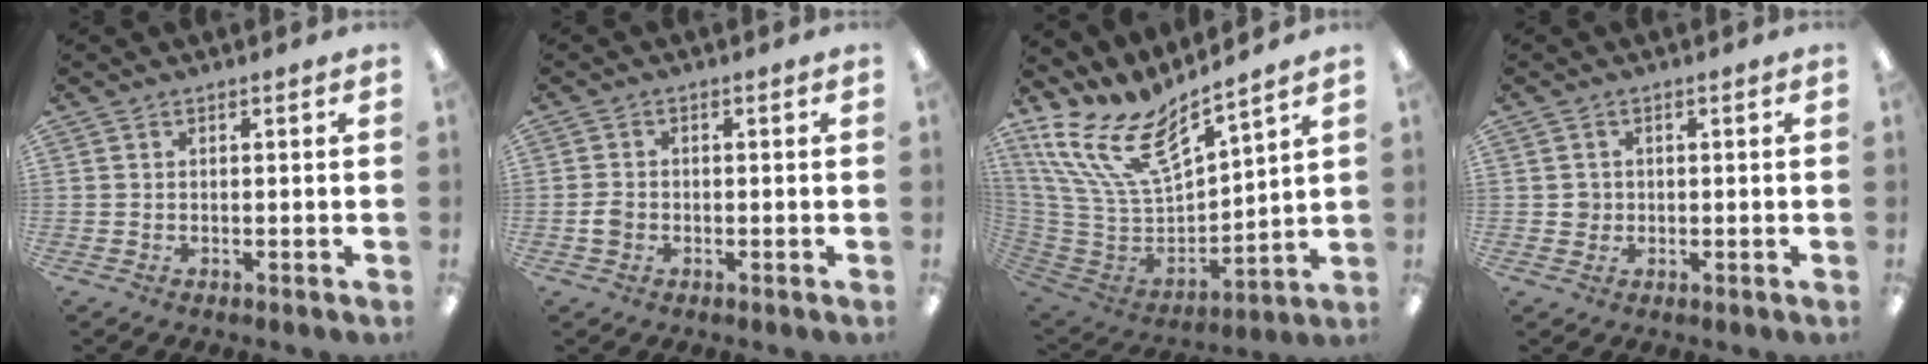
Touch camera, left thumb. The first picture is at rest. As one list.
[{"total": 2.4, "force": [-0.8, 1.9, 1.2], "torque": [-0.021, 0.004, -0.015]}, {"total": 19.1, "force": [12.2, 9.0, 11.6], "torque": [-0.234, -0.079, 0.220]}, {"total": 2.0, "force": [0.0, 2.0, 0.4], "torque": [-0.001, 0.002, -0.005]}]